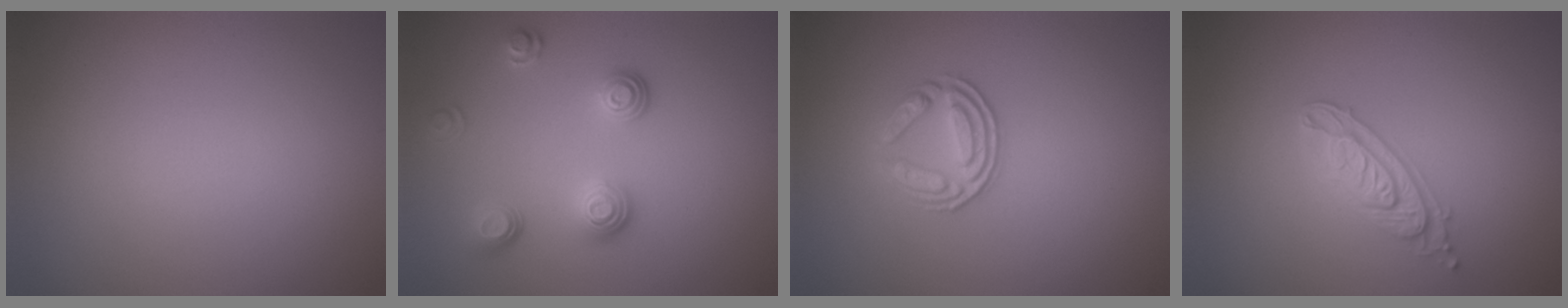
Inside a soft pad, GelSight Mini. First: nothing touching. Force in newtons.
{"total": 3.1, "press": 2.6, "slide": 1.8}
{"total": 3.0, "press": 2.5, "slide": 1.6}
{"total": 2.6, "press": 2.4, "slide": 1.0}